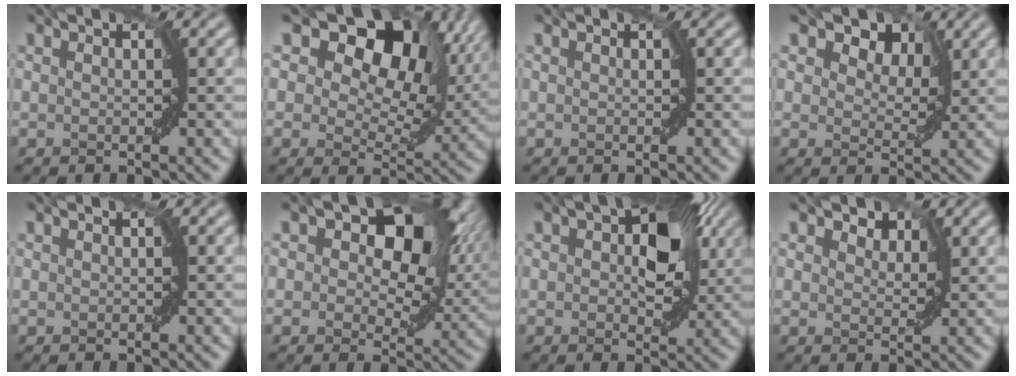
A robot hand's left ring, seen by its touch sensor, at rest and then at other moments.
{"total": 13.5, "force": [7.1, 7.8, 8.5], "torque": [-0.125, 0.017, 0.101]}
{"total": 0.0}
{"total": 5.4, "force": [3.1, 3.2, 3.1], "torque": [-0.045, 0.001, 0.034]}
{"total": 0.0}
{"total": 11.4, "force": [4.6, 6.6, 8.0], "torque": [-0.099, 0.006, 0.065]}
{"total": 7.2, "force": [1.8, 4.0, 5.7], "torque": [-0.071, 0.008, 0.023]}
{"total": 2.7, "force": [1.8, 1.6, 1.3], "torque": [-0.021, 0.000, 0.023]}